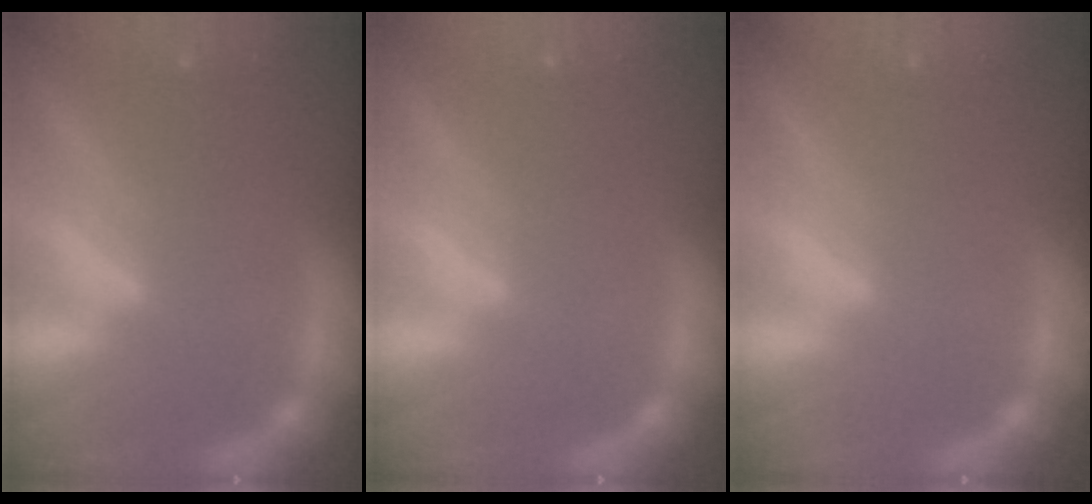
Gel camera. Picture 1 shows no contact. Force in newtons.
{"total": 0.0}
{"total": 0.0}